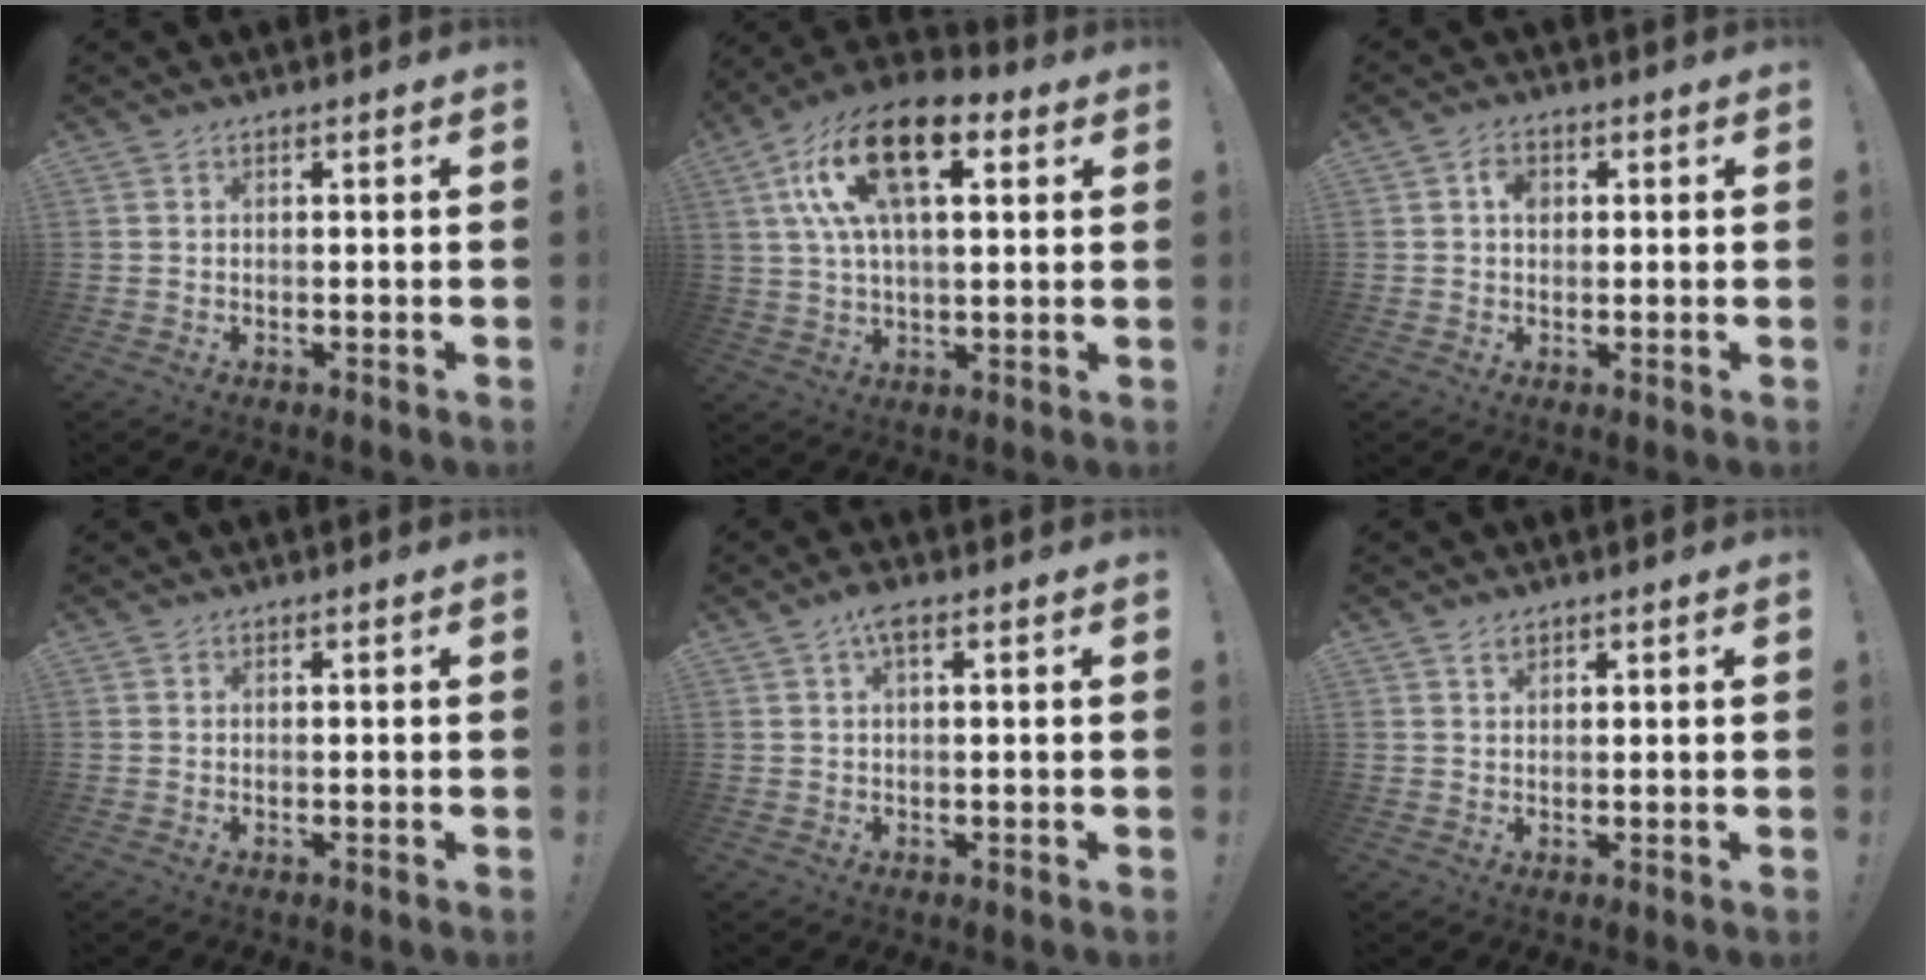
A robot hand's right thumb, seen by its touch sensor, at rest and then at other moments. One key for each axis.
{"total": 18.6, "fx": 7.5, "fy": 9.0, "fz": 14.5, "tx": -0.265, "ty": -0.016, "tz": 0.126}
{"total": 3.5, "fx": 0.8, "fy": 2.6, "fz": 2.1, "tx": -0.031, "ty": 0.002, "tz": 0.011}
{"total": 0.0}
{"total": 3.3, "fx": 1.7, "fy": 0.9, "fz": 2.7, "tx": -0.041, "ty": -0.004, "tz": 0.025}
{"total": 1.7, "fx": 1.3, "fy": 0.8, "fz": 0.7, "tx": -0.002, "ty": -0.006, "tz": 0.022}